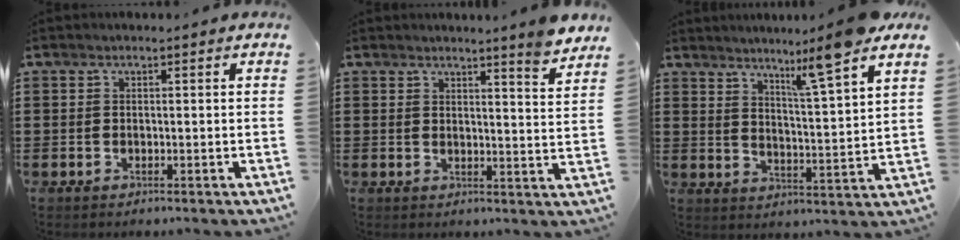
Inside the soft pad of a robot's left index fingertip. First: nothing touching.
{"total": 4.4, "force": [4.0, -1.0, 1.6], "torque": [-0.029, -0.028, 0.065]}
{"total": 8.4, "force": [6.9, -0.4, 4.8], "torque": [-0.072, -0.051, 0.108]}